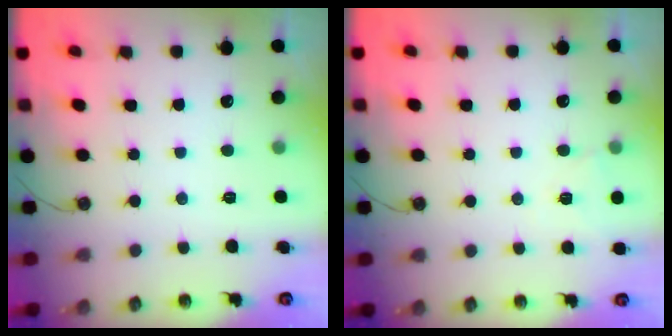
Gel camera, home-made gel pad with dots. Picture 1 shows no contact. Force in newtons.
{"total": 4.8, "press": 4.3, "slide": 2.1}